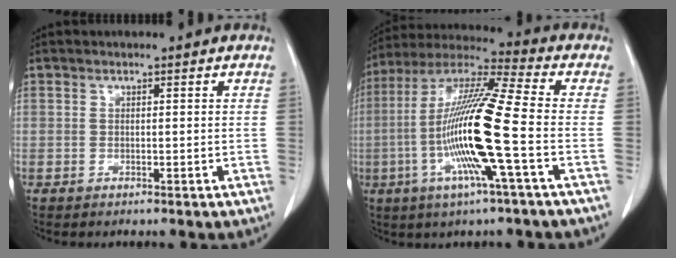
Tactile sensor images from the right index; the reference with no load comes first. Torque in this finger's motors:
{"motor_torque": [2.14, 0.00, 1.05, 0.21]}